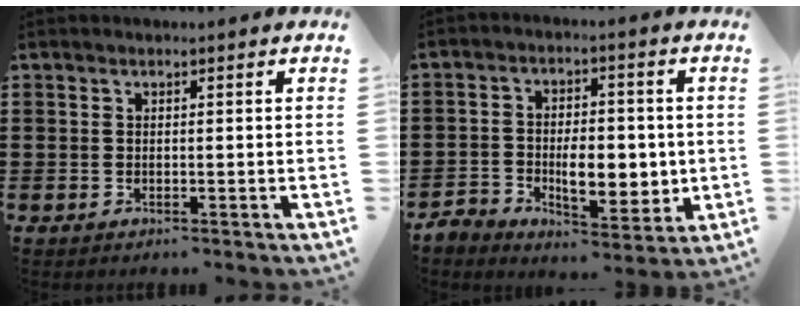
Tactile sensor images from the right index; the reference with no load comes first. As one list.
[{"total": 7.1, "force": [-1.1, 4.7, 5.2], "torque": [-0.082, 0.002, -0.020]}]